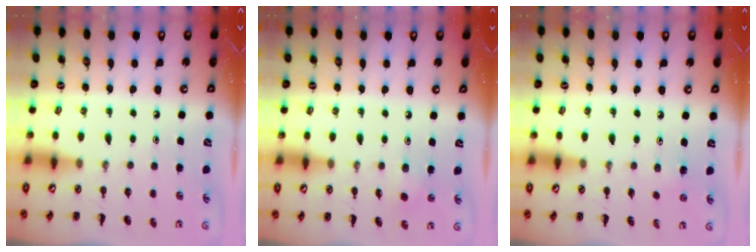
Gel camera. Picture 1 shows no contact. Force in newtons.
{"total": 2.3, "press": 2.2, "slide": 0.8}
{"total": 2.7, "press": 2.6, "slide": 1.0}